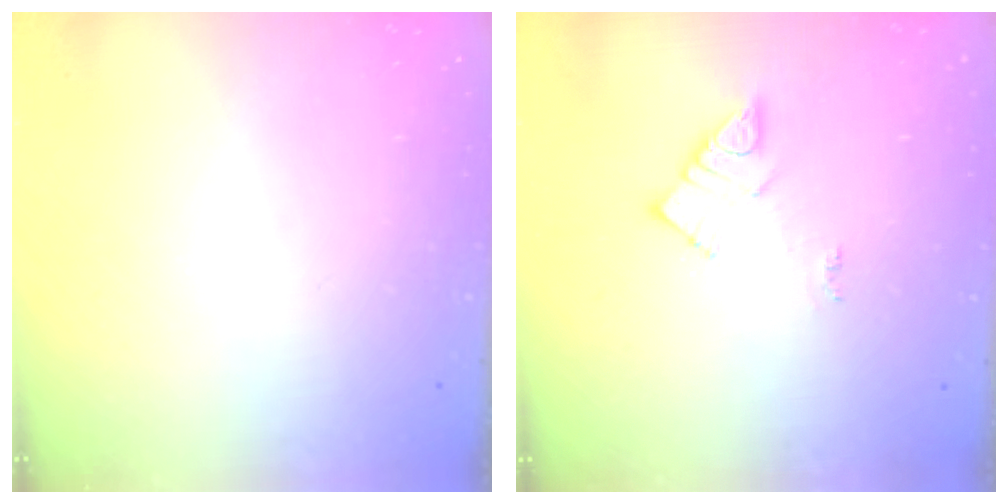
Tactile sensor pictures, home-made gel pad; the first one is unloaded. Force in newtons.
{"total": 8.2, "press": 8.2, "slide": 0.5}